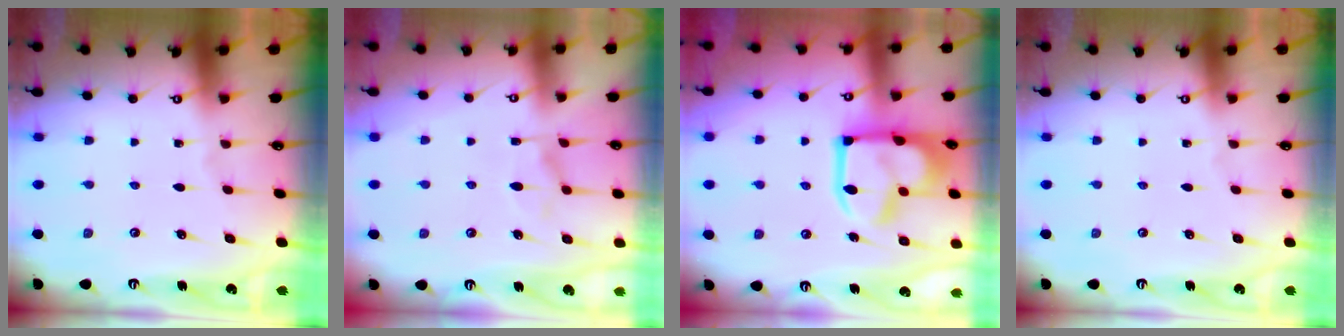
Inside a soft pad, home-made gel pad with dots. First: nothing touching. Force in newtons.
{"total": 3.4, "press": 3.1, "slide": 1.3}
{"total": 17.4, "press": 17.4, "slide": 1.5}
{"total": 0.0}